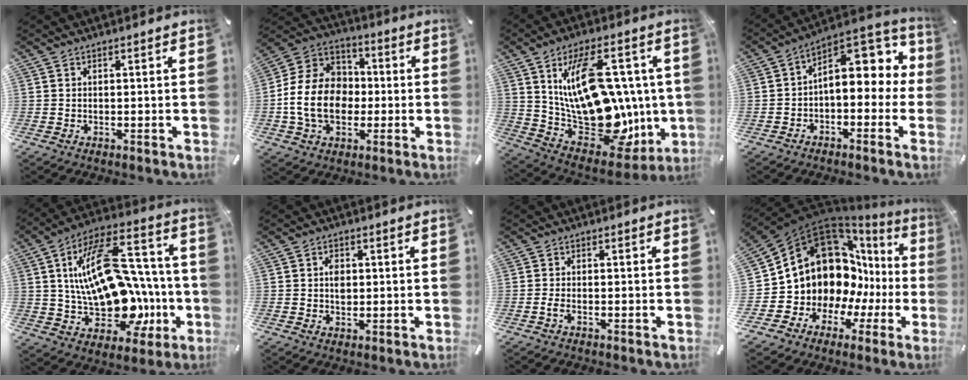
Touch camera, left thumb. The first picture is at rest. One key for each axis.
{"total": 15.2, "fx": -2.7, "fy": 12.1, "fz": 8.8, "tx": -0.191, "ty": 0.026, "tz": -0.049}
{"total": 27.5, "fx": 3.8, "fy": 15.3, "fz": 22.5, "tx": -0.407, "ty": -0.046, "tz": 0.082}
{"total": 11.7, "fx": 3.4, "fy": 7.4, "fz": 8.4, "tx": -0.099, "ty": -0.032, "tz": 0.059}
{"total": 27.6, "fx": 1.1, "fy": 16.2, "fz": 22.2, "tx": -0.394, "ty": -0.021, "tz": 0.026}
{"total": 2.9, "fx": 0.3, "fy": 2.2, "fz": 1.9, "tx": -0.023, "ty": 0.000, "tz": 0.000}
{"total": 1.8, "fx": -1.0, "fy": 0.5, "fz": 1.3, "tx": -0.031, "ty": 0.000, "tz": -0.021}
{"total": 17.2, "fx": 4.0, "fy": 14.1, "fz": 9.0, "tx": -0.149, "ty": -0.064, "tz": 0.092}